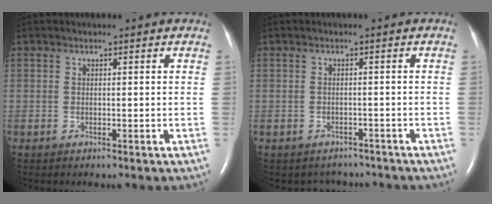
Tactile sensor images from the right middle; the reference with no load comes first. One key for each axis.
{"total": 3.6, "fx": -3.2, "fy": 1.6, "fz": -0.5, "tx": 0.002, "ty": 0.008, "tz": -0.041}